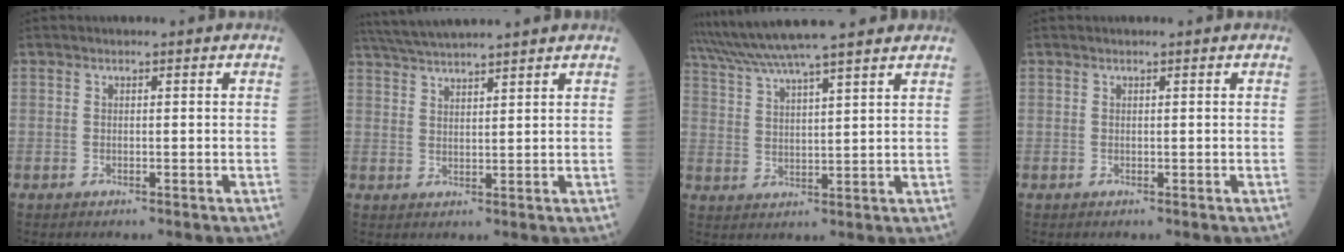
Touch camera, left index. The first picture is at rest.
{"total": 8.5, "force": [7.8, -0.7, 3.5], "torque": [-0.068, 0.035, 0.131]}
{"total": 15.2, "force": [13.3, 0.2, 7.3], "torque": [-0.138, 0.039, 0.208]}
{"total": 0.0}